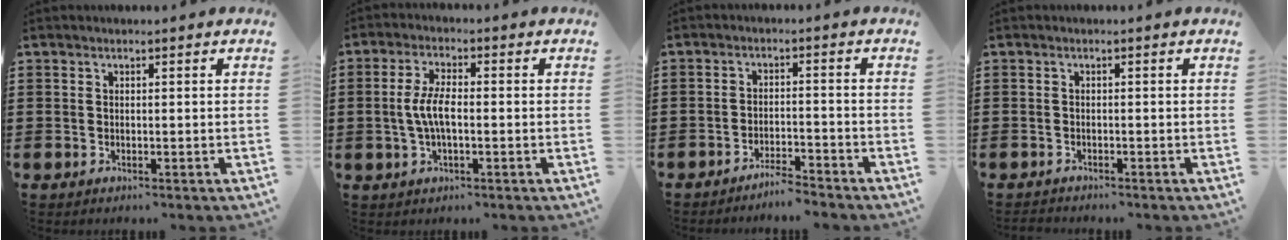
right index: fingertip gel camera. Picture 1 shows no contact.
{"total": 5.1, "force": [-0.5, 1.8, 4.7], "torque": [-0.107, -0.004, -0.017]}
{"total": 3.3, "force": [-3.3, -0.1, 0.4], "torque": [-0.013, 0.000, -0.066]}
{"total": 1.0, "force": [-1.0, 0.0, -0.1], "torque": [-0.002, -0.001, -0.021]}